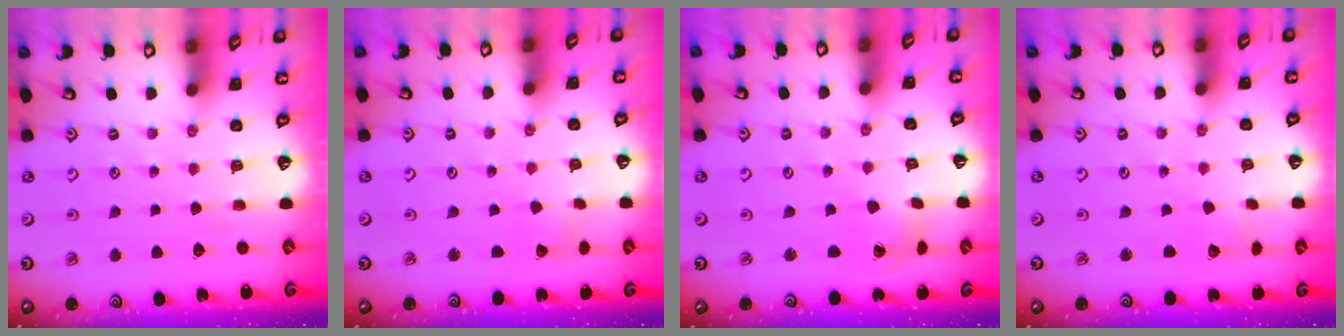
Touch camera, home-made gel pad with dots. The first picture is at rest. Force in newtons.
{"total": 2.4, "press": 2.4, "slide": 0.2}
{"total": 1.5, "press": 1.5, "slide": 0.2}
{"total": 1.8, "press": 1.8, "slide": 0.1}